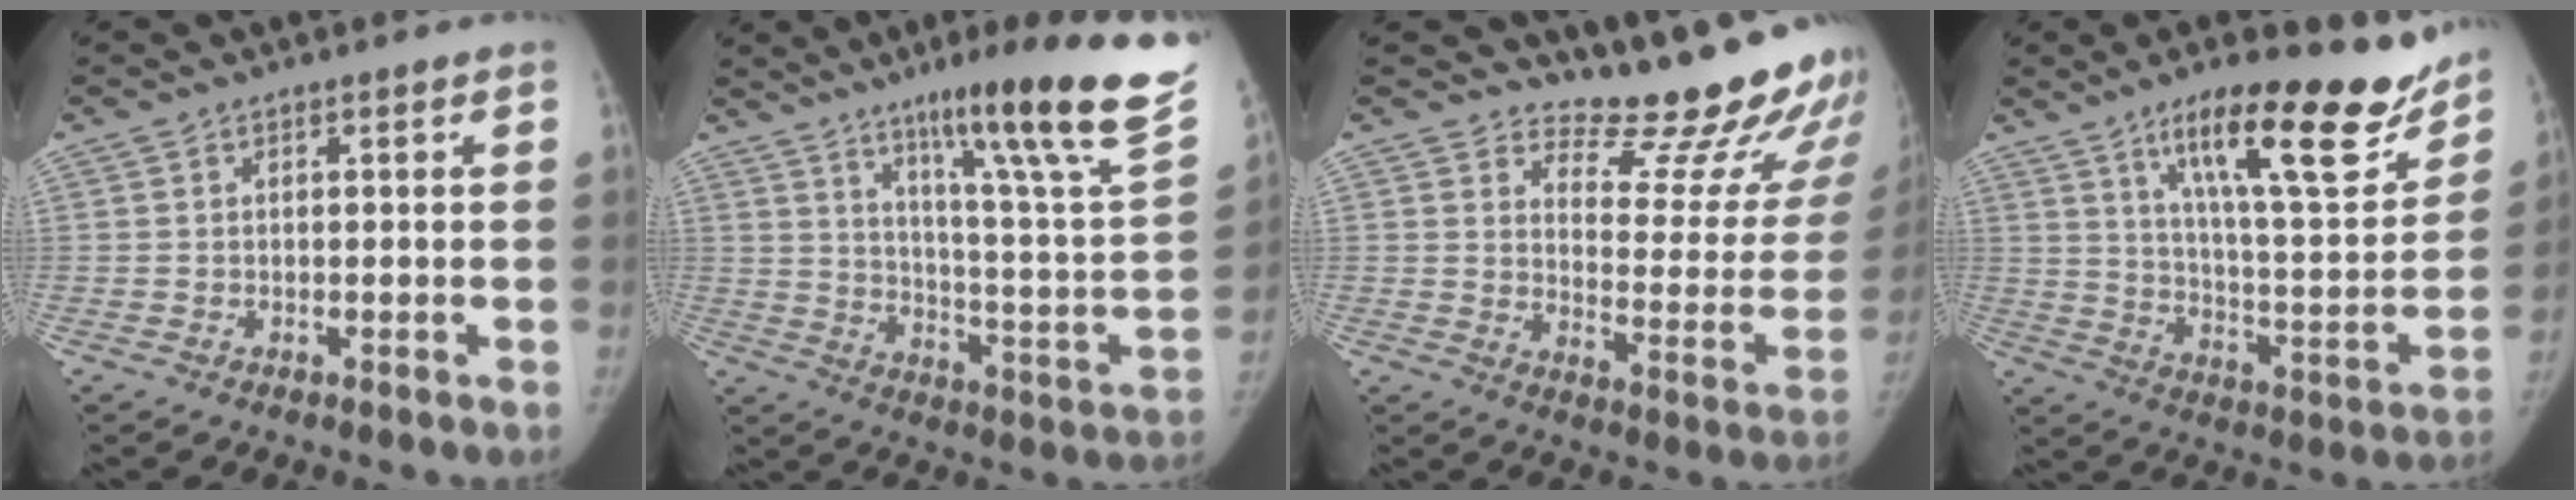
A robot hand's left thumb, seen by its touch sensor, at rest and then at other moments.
{"total": 27.7, "force": [17.4, 2.8, 21.3], "torque": [-0.293, -0.081, 0.255]}
{"total": 19.8, "force": [18.0, 5.1, 6.5], "torque": [-0.031, -0.177, 0.219]}
{"total": 24.0, "force": [16.2, 5.7, 16.8], "torque": [-0.208, -0.079, 0.255]}